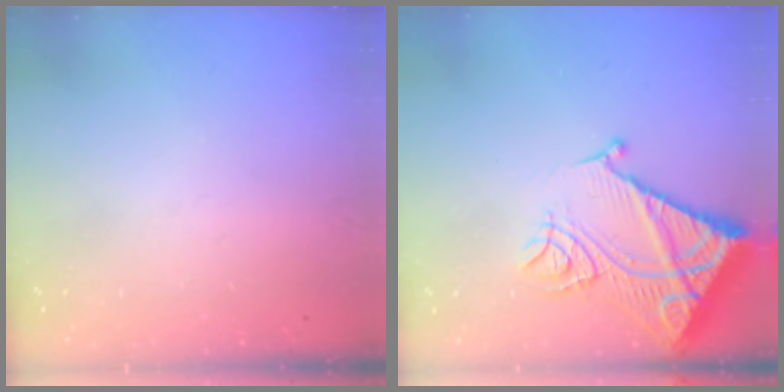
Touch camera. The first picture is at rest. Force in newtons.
{"total": 16.1, "press": 16.0, "slide": 1.8}